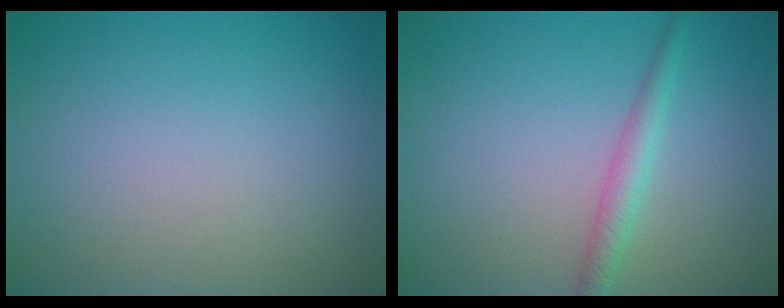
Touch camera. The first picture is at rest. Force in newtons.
{"total": 2.0, "press": 2.0, "slide": 0.0}